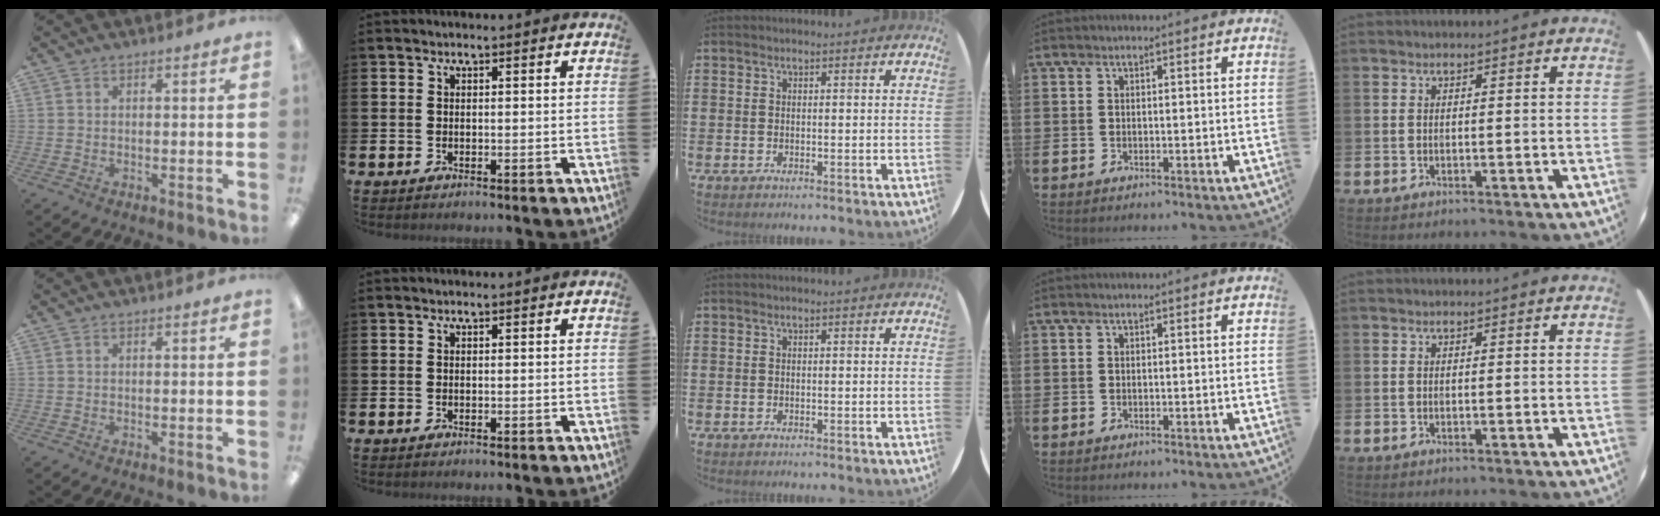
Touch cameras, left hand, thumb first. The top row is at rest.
{}